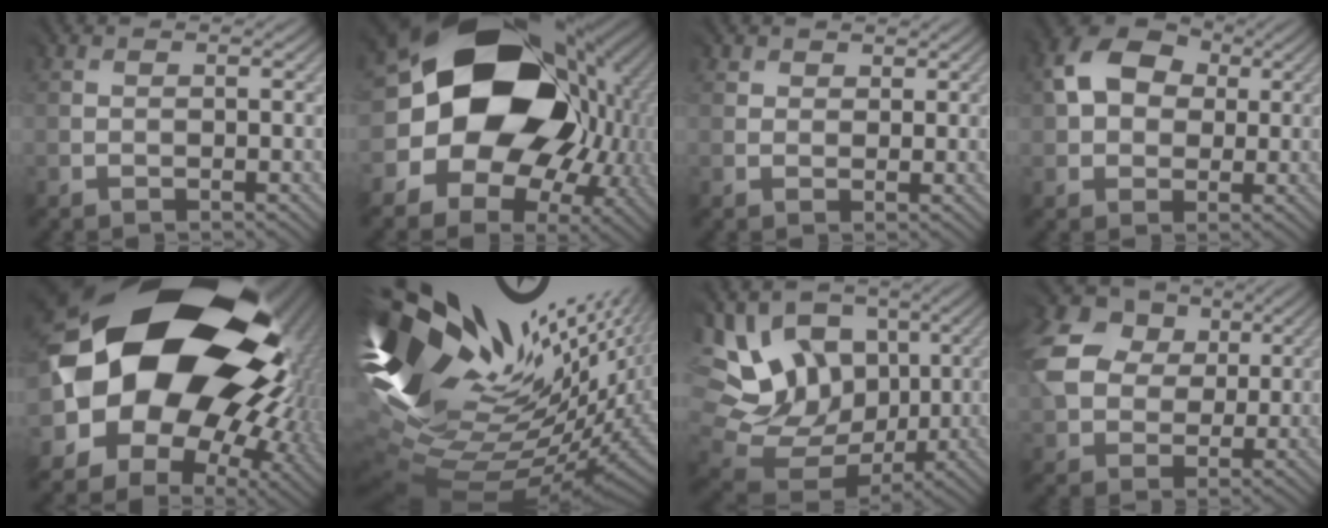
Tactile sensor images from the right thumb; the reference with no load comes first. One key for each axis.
{"total": 19.9, "fx": 1.4, "fy": 16.2, "fz": 11.4, "tx": -0.209, "ty": -0.032, "tz": 0.044}
{"total": 1.9, "fx": 1.7, "fy": 0.9, "fz": -0.3, "tx": -0.002, "ty": 0.002, "tz": 0.027}
{"total": 8.2, "fx": 2.8, "fy": 6.0, "fz": 4.8, "tx": -0.115, "ty": 0.019, "tz": 0.042}
{"total": 20.6, "fx": 3.3, "fy": 16.0, "fz": 12.5, "tx": -0.244, "ty": -0.052, "tz": 0.075}
{"total": 17.2, "fx": 5.6, "fy": 7.7, "fz": 14.3, "tx": -0.280, "ty": -0.025, "tz": 0.143}
{"total": 16.2, "fx": 4.9, "fy": 12.6, "fz": 9.0, "tx": -0.234, "ty": 0.020, "tz": 0.111}
{"total": 10.3, "fx": 3.6, "fy": 8.0, "fz": 5.5, "tx": -0.161, "ty": 0.018, "tz": 0.064}